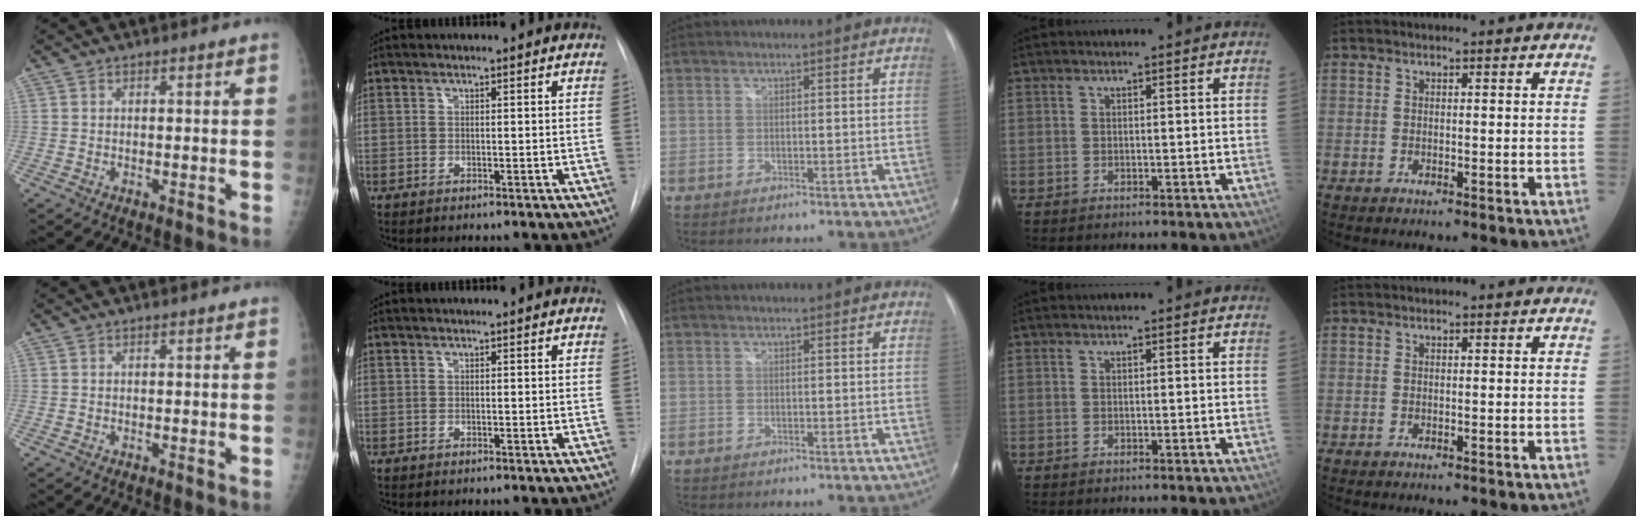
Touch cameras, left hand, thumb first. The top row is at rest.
{}